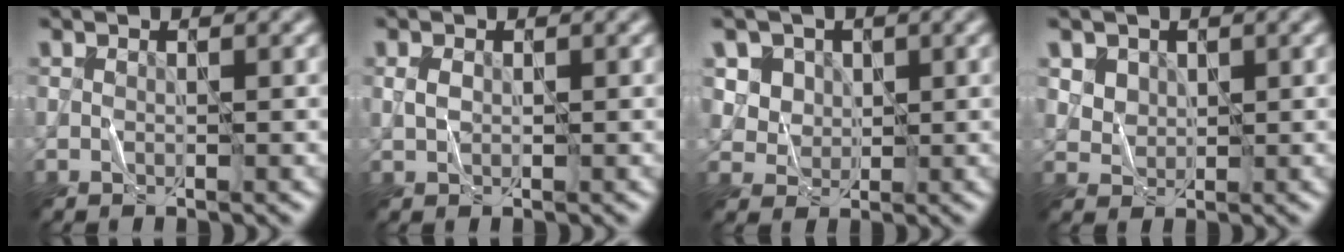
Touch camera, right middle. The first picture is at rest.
{"total": 1.0, "force": [0.2, 0.7, 0.7], "torque": [-0.017, 0.002, 0.004]}
{"total": 5.6, "force": [2.7, 4.4, 2.1], "torque": [-0.045, -0.003, 0.047]}
{"total": 3.9, "force": [2.2, 2.8, 1.6], "torque": [-0.053, -0.001, 0.050]}